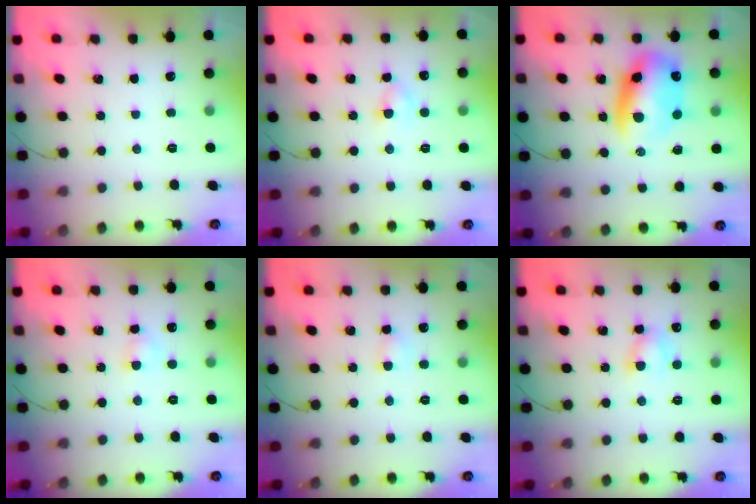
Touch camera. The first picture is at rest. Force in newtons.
{"total": 2.1, "press": 1.9, "slide": 0.9}
{"total": 12.0, "press": 11.7, "slide": 2.6}
{"total": 2.7, "press": 2.5, "slide": 1.1}
{"total": 2.9, "press": 2.8, "slide": 0.8}
{"total": 4.8, "press": 4.7, "slide": 1.2}